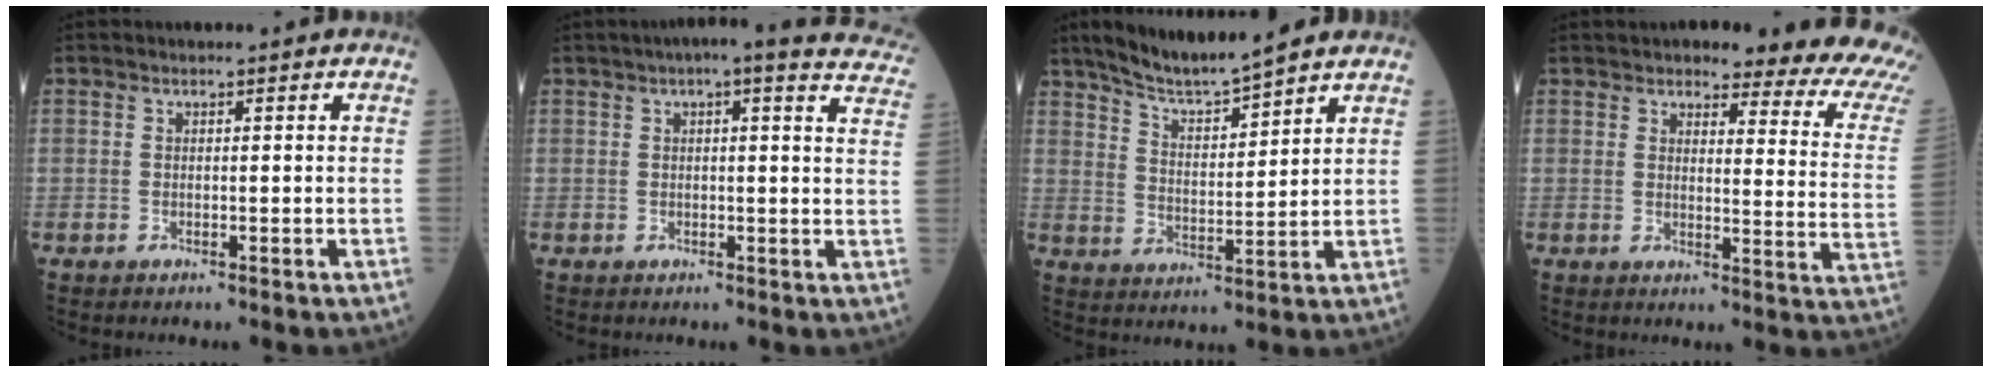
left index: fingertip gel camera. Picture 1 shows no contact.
{"total": 14.9, "force": [12.8, 2.4, 7.2], "torque": [-0.074, 0.005, 0.126]}
{"total": 9.3, "force": [8.4, 0.2, 4.0], "torque": [-0.076, 0.007, 0.156]}
{"total": 16.3, "force": [14.3, 2.1, 7.4], "torque": [-0.073, -0.067, 0.140]}